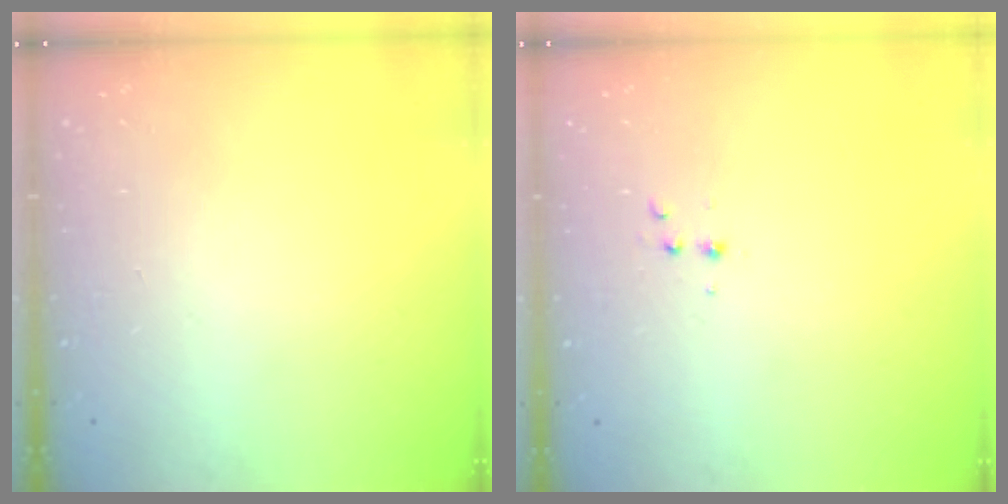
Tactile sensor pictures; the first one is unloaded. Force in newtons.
{"total": 2.9, "press": 2.7, "slide": 1.1}